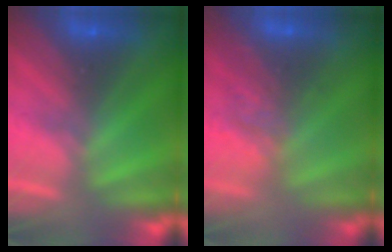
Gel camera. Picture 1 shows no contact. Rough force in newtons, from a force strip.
{"total": 2.9}